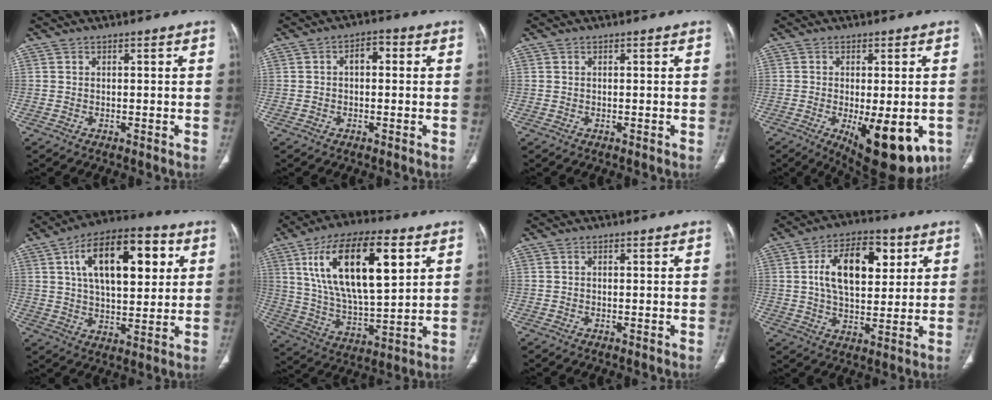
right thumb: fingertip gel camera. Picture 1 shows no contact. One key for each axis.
{"total": 3.4, "fx": 0.3, "fy": 2.1, "fz": 2.7, "tx": -0.031, "ty": 0.014, "tz": -0.003}
{"total": 0.0}
{"total": 15.3, "fx": -5.5, "fy": 6.3, "fz": 12.9, "tx": -0.141, "ty": -0.010, "tz": -0.060}
{"total": 19.8, "fx": 6.4, "fy": 9.6, "fz": 16.1, "tx": -0.226, "ty": 0.001, "tz": 0.098}
{"total": 23.1, "fx": 8.5, "fy": 9.5, "fz": 19.3, "tx": -0.327, "ty": -0.021, "tz": 0.151}
{"total": 0.0}
{"total": 14.7, "fx": 4.0, "fy": 8.2, "fz": 11.5, "tx": -0.164, "ty": -0.001, "tz": 0.065}